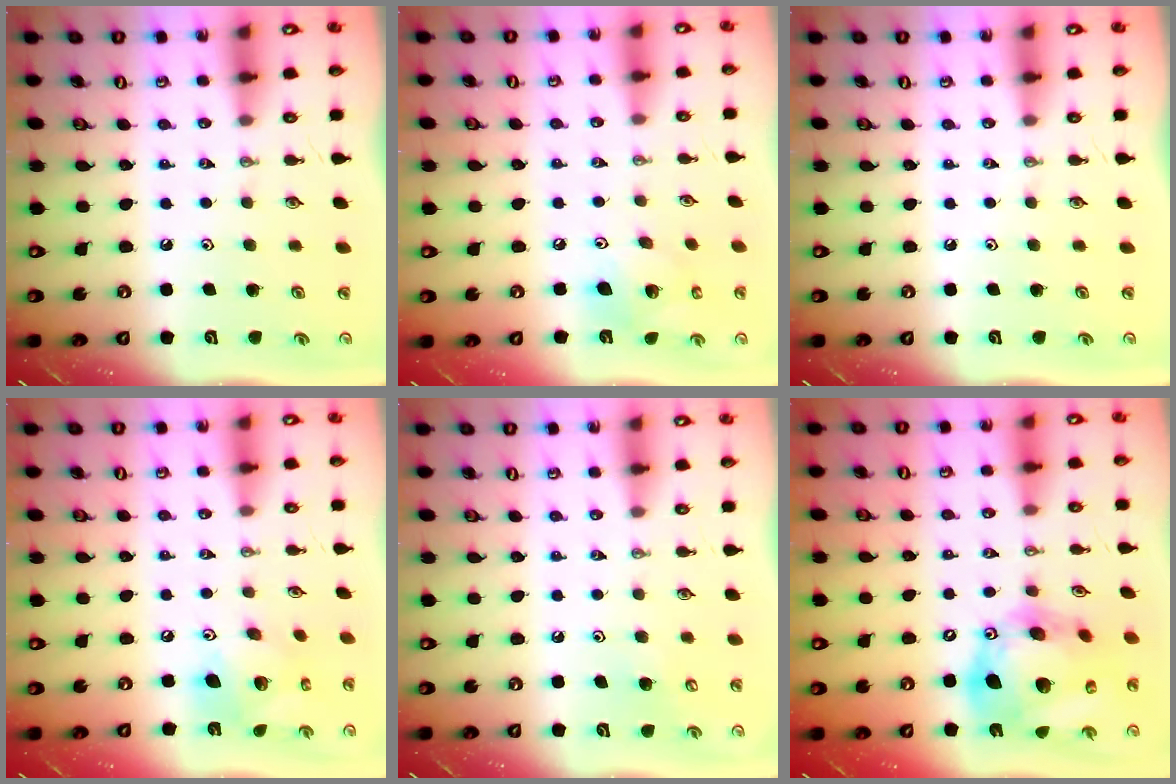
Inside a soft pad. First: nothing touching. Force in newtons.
{"total": 12.2, "press": 12.1, "slide": 2.0}
{"total": 0.0}
{"total": 11.7, "press": 11.6, "slide": 1.0}
{"total": 4.4, "press": 4.4, "slide": 0.5}
{"total": 23.0, "press": 22.7, "slide": 3.3}